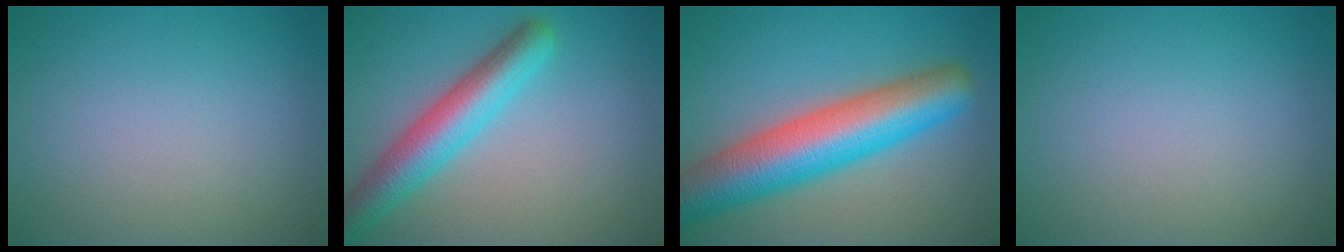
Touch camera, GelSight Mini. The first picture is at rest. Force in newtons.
{"total": 5.8, "press": 5.8, "slide": 0.3}
{"total": 10.2, "press": 10.2, "slide": 0.2}
{"total": 0.0}